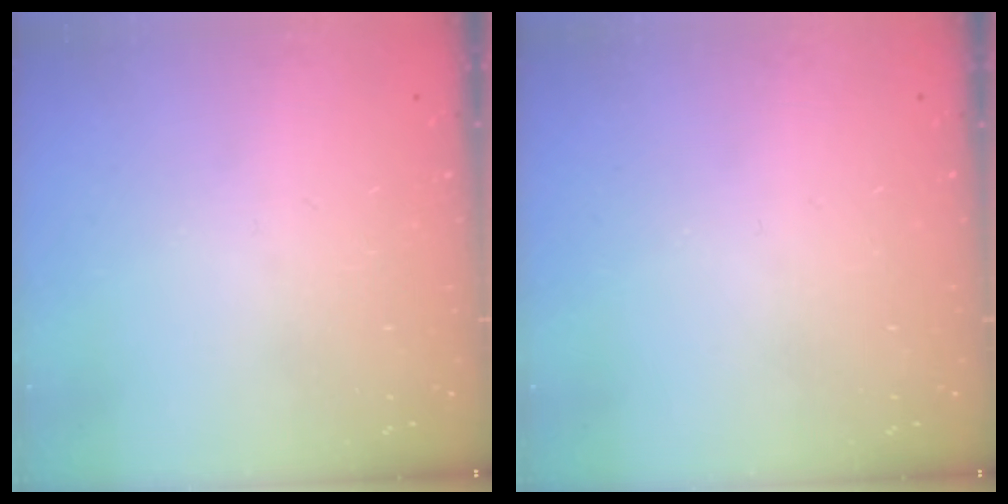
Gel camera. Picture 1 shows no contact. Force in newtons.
{"total": 0.0}